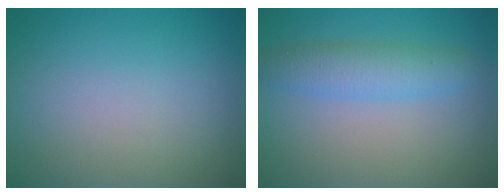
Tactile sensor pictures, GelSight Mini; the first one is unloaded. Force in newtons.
{"total": 3.3, "press": 3.3, "slide": 0.1}